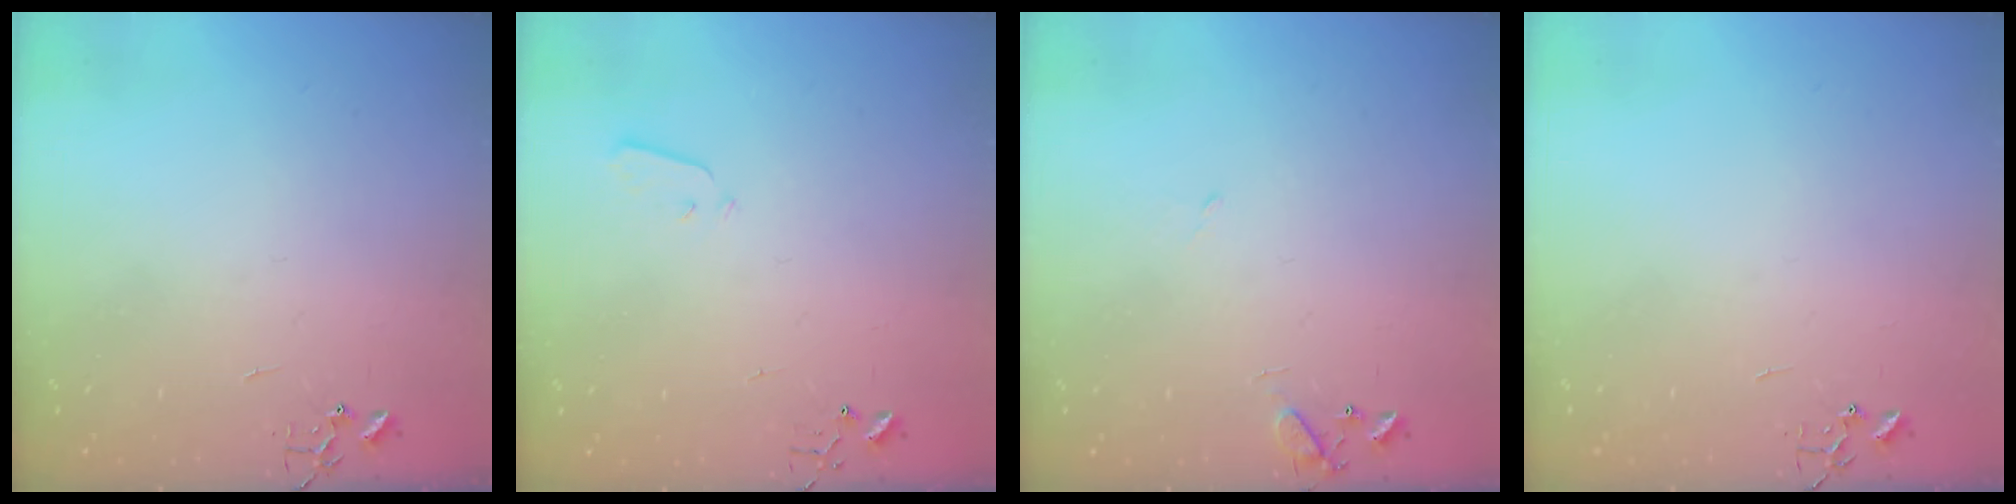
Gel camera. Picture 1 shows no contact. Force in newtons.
{"total": 2.8, "press": 2.7, "slide": 0.4}
{"total": 8.6, "press": 8.5, "slide": 1.1}
{"total": 0.0}